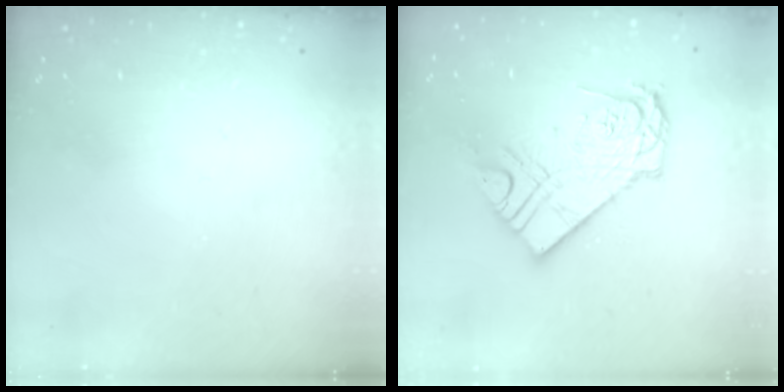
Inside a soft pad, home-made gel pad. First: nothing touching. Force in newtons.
{"total": 12.9, "press": 12.9, "slide": 1.0}